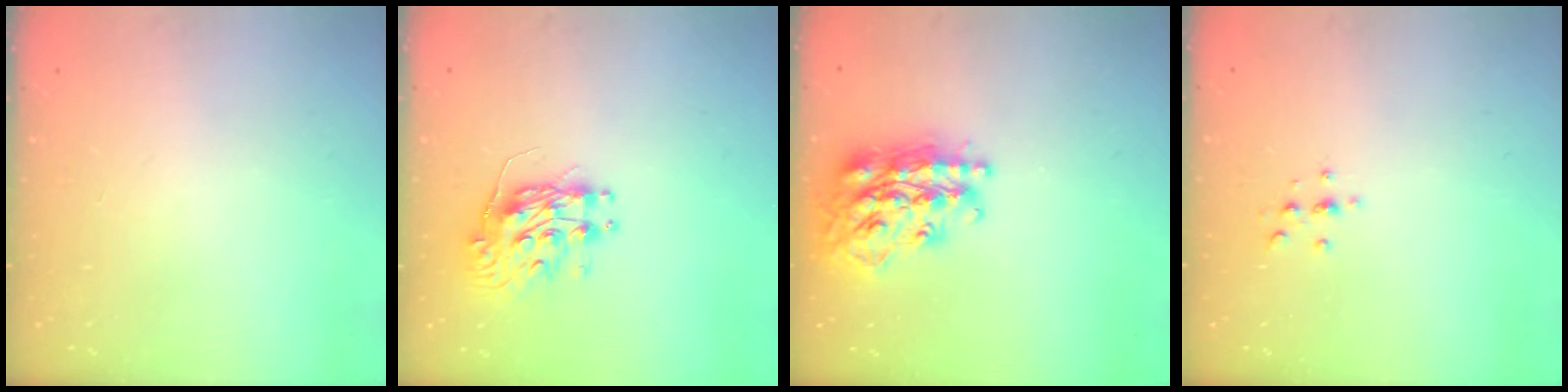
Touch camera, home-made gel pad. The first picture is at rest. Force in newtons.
{"total": 9.6, "press": 9.6, "slide": 0.4}
{"total": 23.2, "press": 23.2, "slide": 1.8}
{"total": 2.2, "press": 2.1, "slide": 0.2}